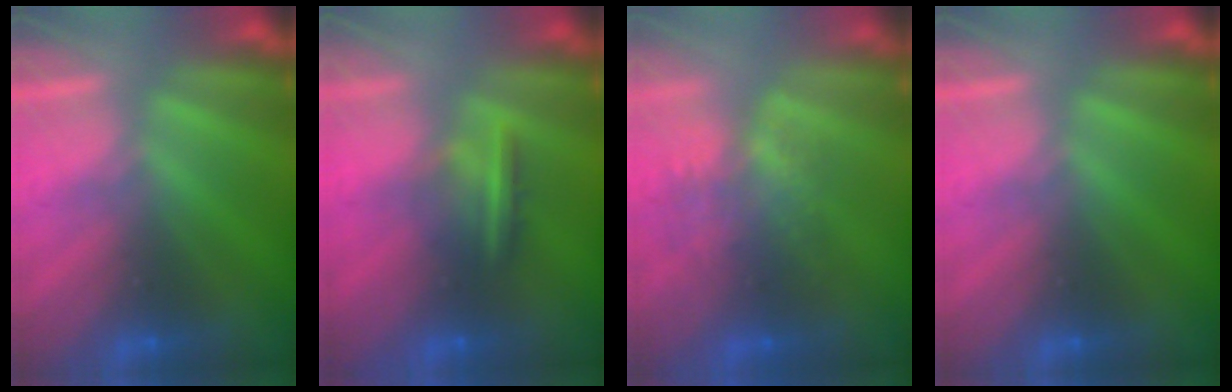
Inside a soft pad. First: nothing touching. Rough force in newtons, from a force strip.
{"total": 9.3}
{"total": 5.8}
{"total": 0.0}